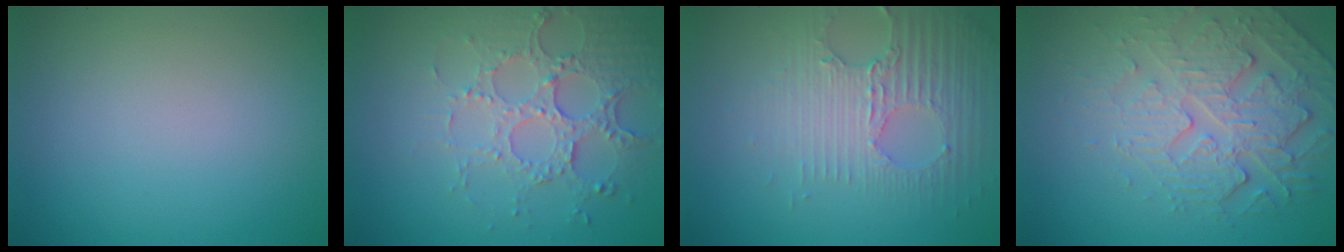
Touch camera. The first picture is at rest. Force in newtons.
{"total": 5.0, "press": 3.8, "slide": 3.3}
{"total": 3.5, "press": 3.4, "slide": 1.1}
{"total": 4.5, "press": 4.1, "slide": 1.8}